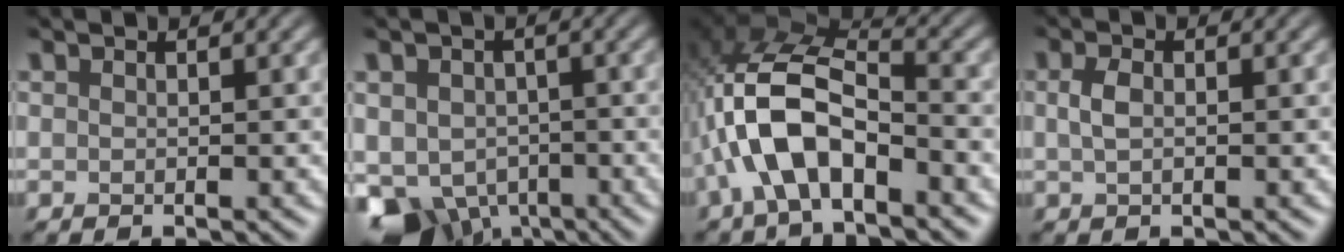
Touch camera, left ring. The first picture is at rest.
{"total": 7.1, "force": [-4.1, 4.9, 3.0], "torque": [-0.044, -0.017, -0.080]}
{"total": 8.4, "force": [-4.5, 3.4, 6.3], "torque": [-0.134, 0.012, -0.094]}
{"total": 1.4, "force": [-1.0, 0.6, 0.8], "torque": [-0.021, -0.005, -0.020]}